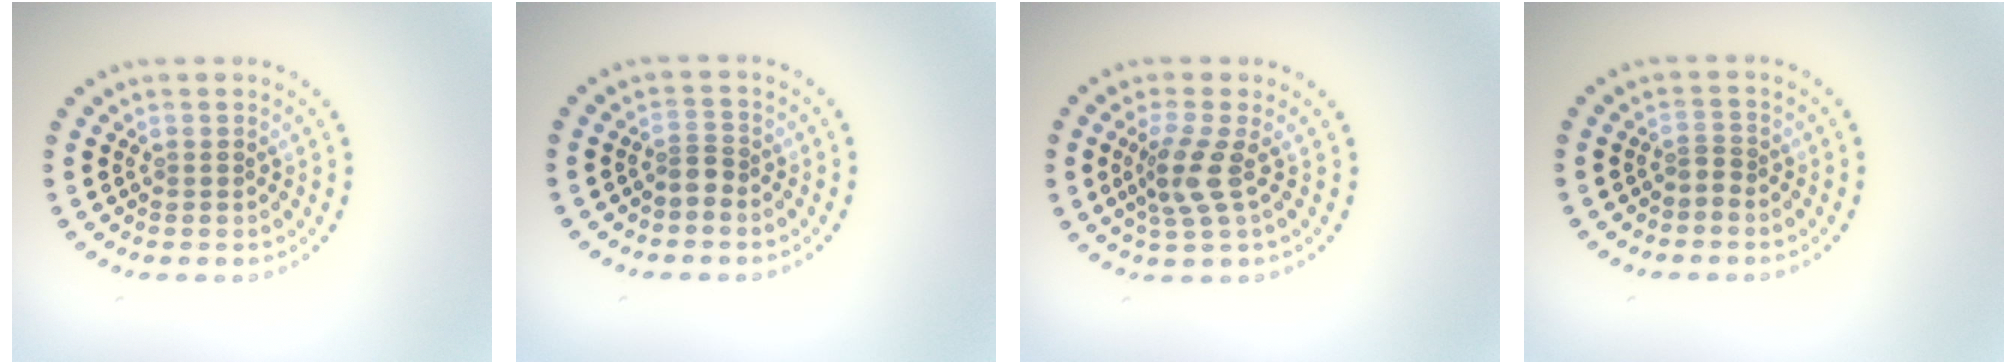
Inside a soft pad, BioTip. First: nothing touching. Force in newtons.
{"total": 1.1, "press": 0.7, "slide": 0.9}
{"total": 2.9, "press": 2.2, "slide": 1.9}
{"total": 0.8, "press": 0.5, "slide": 0.7}